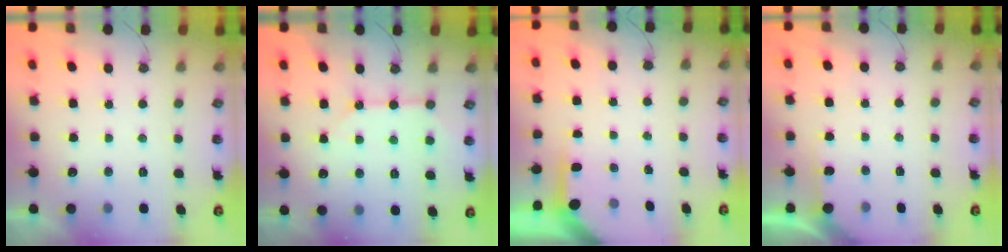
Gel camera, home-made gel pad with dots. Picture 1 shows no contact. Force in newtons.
{"total": 9.0, "press": 9.0, "slide": 1.0}
{"total": 3.6, "press": 3.6, "slide": 0.4}
{"total": 3.5, "press": 3.5, "slide": 0.4}